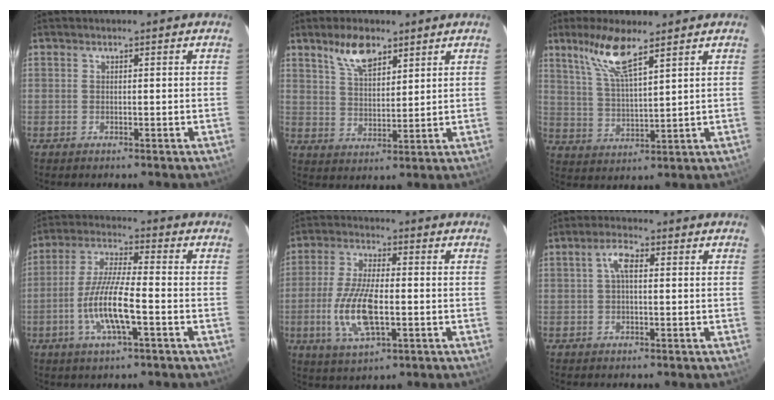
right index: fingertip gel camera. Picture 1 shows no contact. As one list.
[{"total": 7.3, "force": [5.1, 3.0, 4.3], "torque": [-0.076, 0.005, 0.098]}, {"total": 9.1, "force": [6.2, 1.5, 6.4], "torque": [-0.131, 0.003, 0.129]}, {"total": 11.1, "force": [-3.8, 1.7, 10.3], "torque": [-0.210, -0.006, -0.072]}, {"total": 12.0, "force": [-2.6, 4.4, 10.9], "torque": [-0.229, -0.007, -0.049]}, {"total": 3.3, "force": [0.5, 1.3, 3.0], "torque": [-0.062, 0.012, 0.011]}]